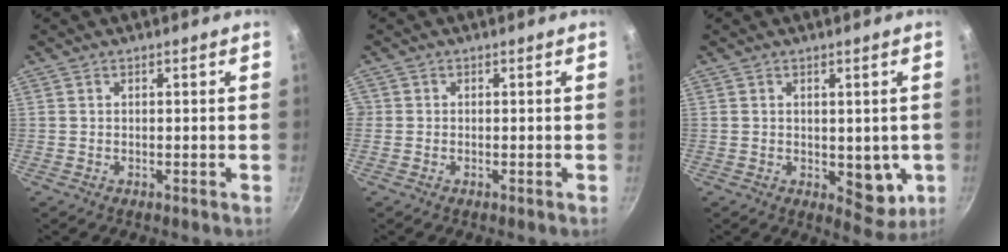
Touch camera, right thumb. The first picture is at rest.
{"total": 0.6, "force": [0.0, 0.6, 0.0], "torque": [0.004, 0.000, -0.005]}
{"total": 6.8, "force": [-0.4, 4.2, 5.3], "torque": [-0.047, -0.012, 0.003]}